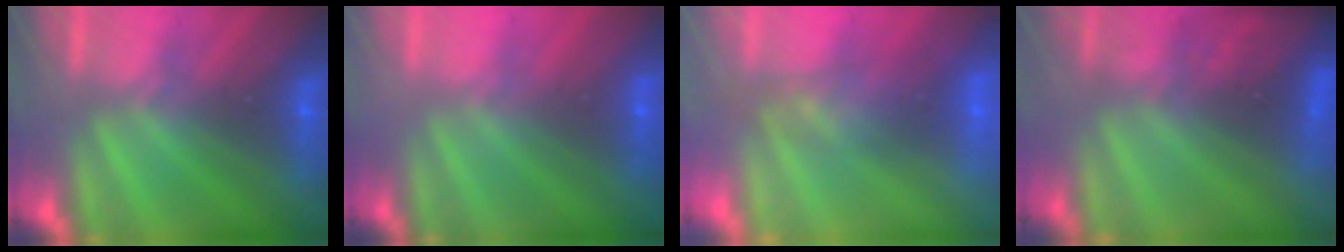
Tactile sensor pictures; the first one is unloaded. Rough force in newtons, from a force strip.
{"total": 3.3}
{"total": 2.5}
{"total": 3.2}